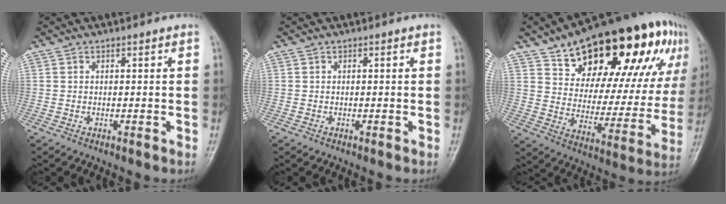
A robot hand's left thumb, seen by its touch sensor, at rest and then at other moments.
{"total": 0.0}
{"total": 30.1, "force": [16.3, 13.6, 21.3], "torque": [-0.271, -0.017, 0.245]}